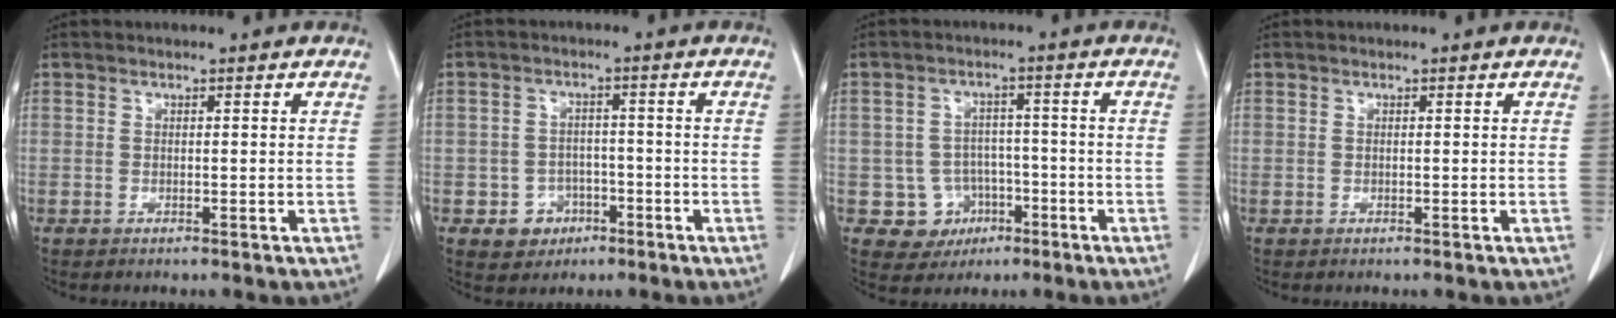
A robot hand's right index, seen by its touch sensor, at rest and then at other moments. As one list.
[{"total": 4.4, "force": [-2.0, 3.8, 1.0], "torque": [-0.009, 0.011, -0.022]}, {"total": 6.3, "force": [-2.2, 5.9, 0.8], "torque": [-0.007, 0.013, -0.025]}, {"total": 0.0}]